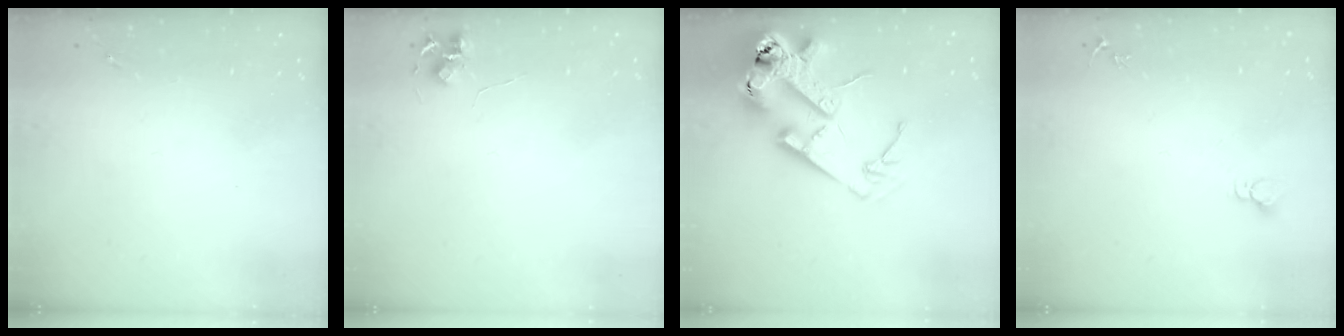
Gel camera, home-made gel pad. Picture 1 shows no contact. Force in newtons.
{"total": 5.9, "press": 5.9, "slide": 0.5}
{"total": 24.1, "press": 23.9, "slide": 3.2}
{"total": 2.7, "press": 2.7, "slide": 0.2}